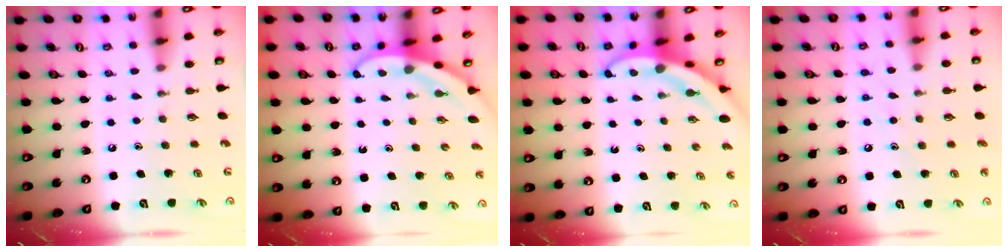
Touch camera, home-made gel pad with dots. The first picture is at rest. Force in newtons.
{"total": 3.2, "press": 3.2, "slide": 0.1}
{"total": 3.9, "press": 3.8, "slide": 0.6}
{"total": 8.2, "press": 8.2, "slide": 0.7}